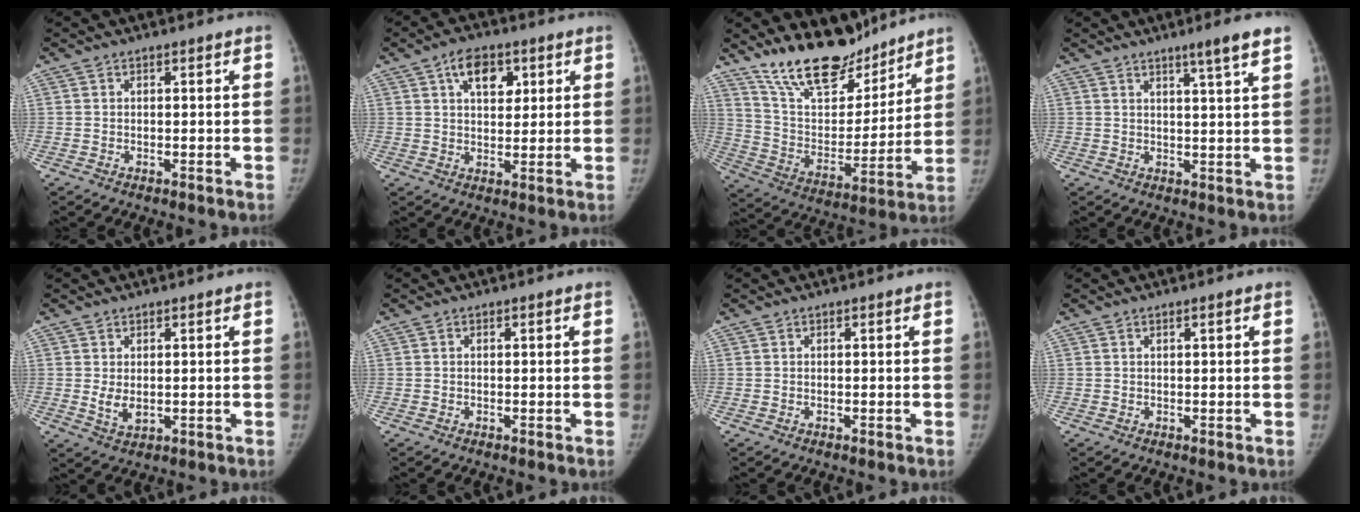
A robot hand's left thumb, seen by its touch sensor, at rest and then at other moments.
{"total": 7.7, "force": [3.4, 4.6, 5.2], "torque": [-0.055, -0.012, 0.052]}
{"total": 18.9, "force": [15.6, 7.2, 7.8], "torque": [-0.084, -0.098, 0.273]}
{"total": 5.2, "force": [3.5, -0.5, 3.8], "torque": [-0.059, -0.024, 0.055]}
{"total": 3.2, "force": [0.4, 1.9, 2.6], "torque": [-0.041, -0.011, 0.016]}
{"total": 0.0}
{"total": 0.0}
{"total": 0.6, "force": [0.3, 0.0, 0.5], "torque": [-0.009, 0.001, 0.006]}